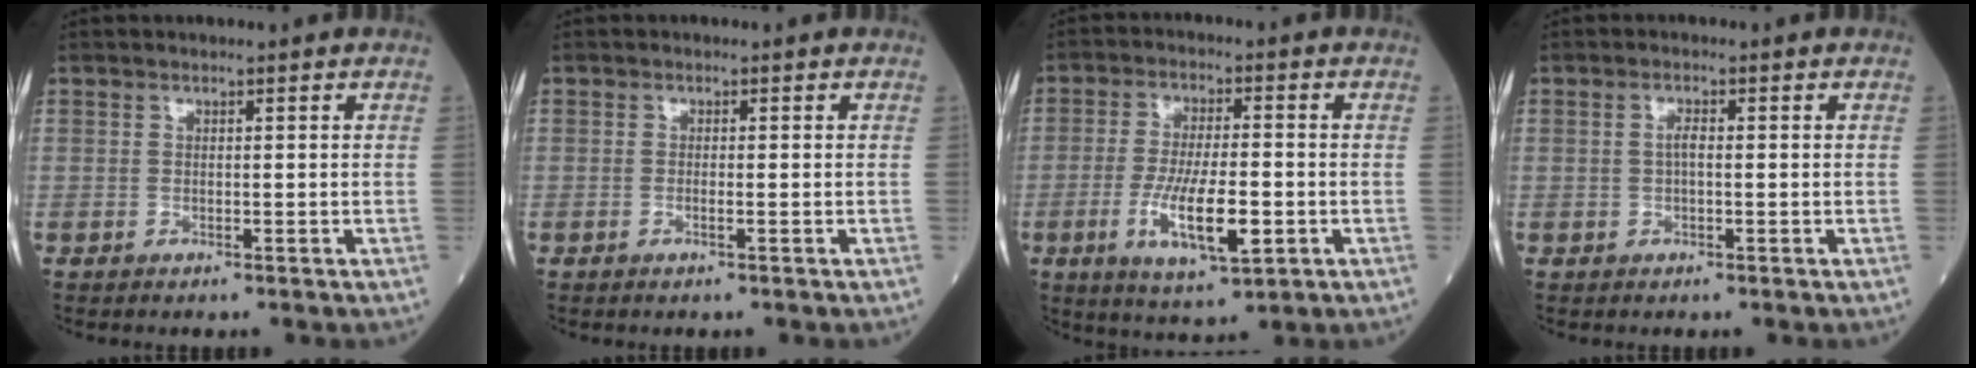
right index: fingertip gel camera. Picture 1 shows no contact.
{"total": 0.9, "force": [-0.4, -0.1, 0.8], "torque": [-0.017, -0.001, -0.008]}
{"total": 10.0, "force": [-2.8, 2.2, 9.4], "torque": [-0.178, -0.012, -0.046]}
{"total": 1.4, "force": [-0.1, 0.4, 1.4], "torque": [-0.028, 0.004, -0.003]}